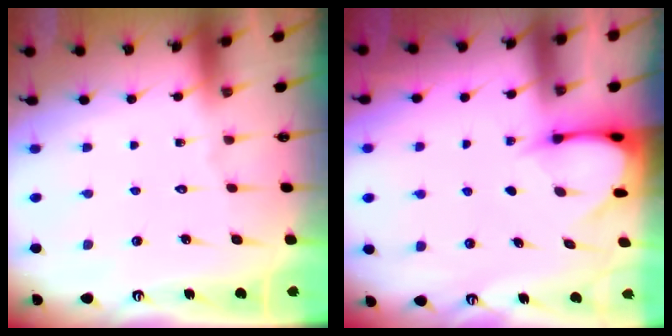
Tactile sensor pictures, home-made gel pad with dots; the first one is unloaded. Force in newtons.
{"total": 3.6, "press": 3.6, "slide": 0.4}